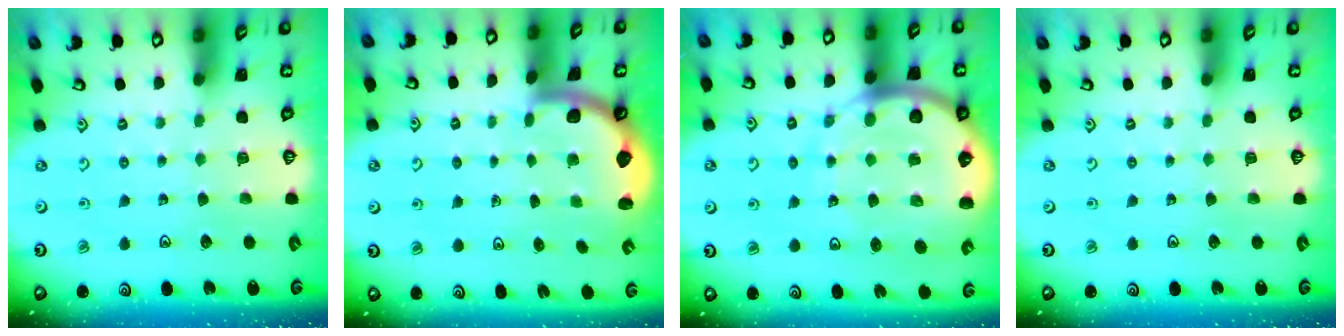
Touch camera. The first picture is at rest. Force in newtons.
{"total": 1.8, "press": 1.8, "slide": 0.3}
{"total": 13.5, "press": 13.4, "slide": 1.6}
{"total": 0.0}